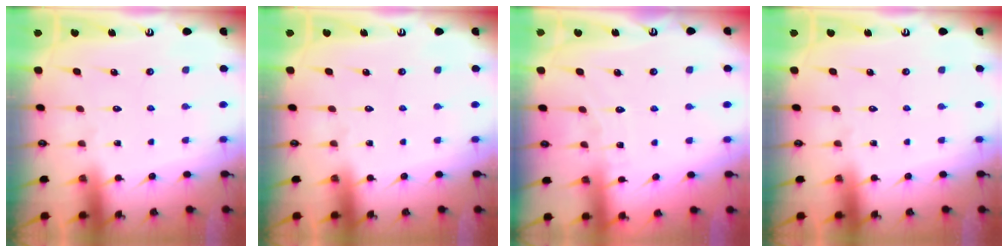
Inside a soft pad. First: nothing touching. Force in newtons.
{"total": 0.0}
{"total": 4.3, "press": 4.2, "slide": 0.6}
{"total": 0.0}